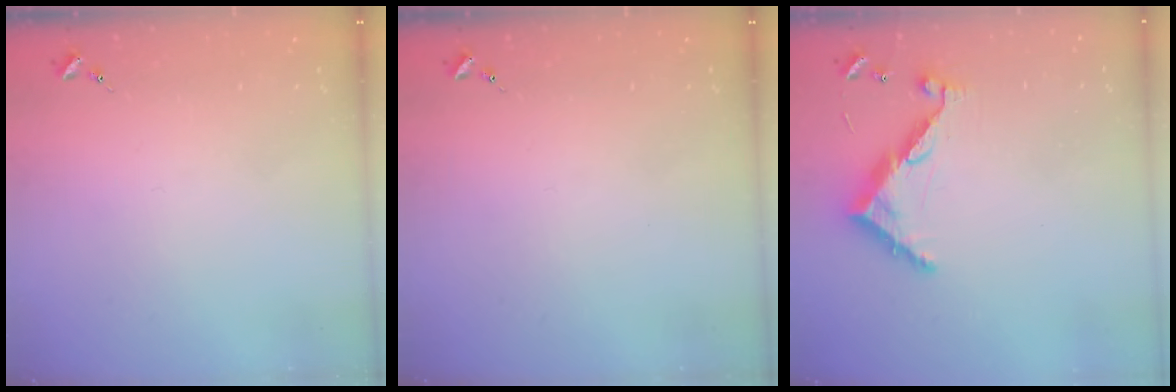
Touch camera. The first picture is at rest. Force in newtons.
{"total": 0.0}
{"total": 9.0, "press": 9.0, "slide": 0.5}